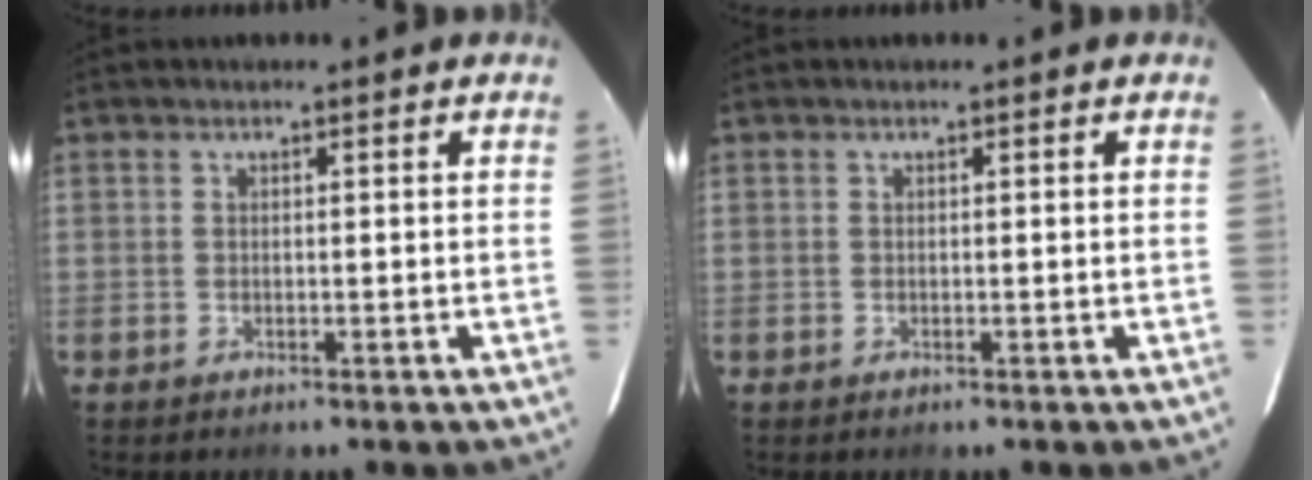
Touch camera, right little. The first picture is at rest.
{"total": 0.0}